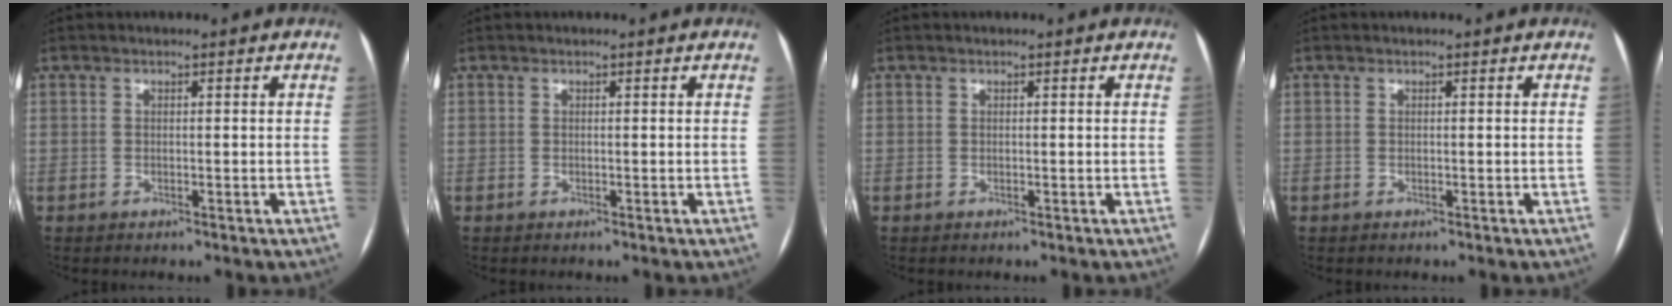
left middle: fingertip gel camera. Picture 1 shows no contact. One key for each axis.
{"total": 0.0}
{"total": 0.0}
{"total": 0.0}